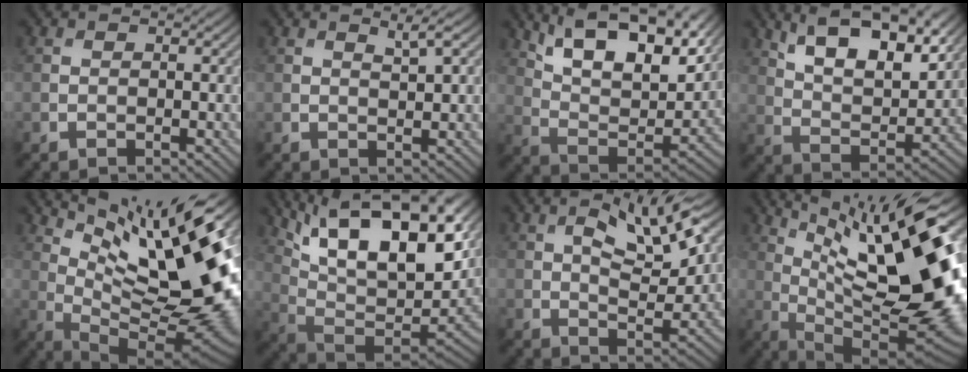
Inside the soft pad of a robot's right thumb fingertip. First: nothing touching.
{"total": 2.0, "force": [1.2, 0.2, 1.6], "torque": [-0.033, 0.001, 0.023]}
{"total": 16.9, "force": [10.9, 6.0, 11.4], "torque": [-0.214, -0.005, 0.172]}
{"total": 15.0, "force": [8.9, 5.9, 10.6], "torque": [-0.176, 0.003, 0.143]}
{"total": 17.7, "force": [6.5, 5.2, 15.6], "torque": [-0.242, 0.013, 0.119]}
{"total": 18.9, "force": [9.6, 7.6, 14.5], "torque": [-0.258, 0.028, 0.153]}
{"total": 9.6, "force": [3.8, 3.6, 8.0], "torque": [-0.135, -0.001, 0.062]}
{"total": 19.5, "force": [6.4, 5.5, 17.5], "torque": [-0.254, 0.026, 0.111]}